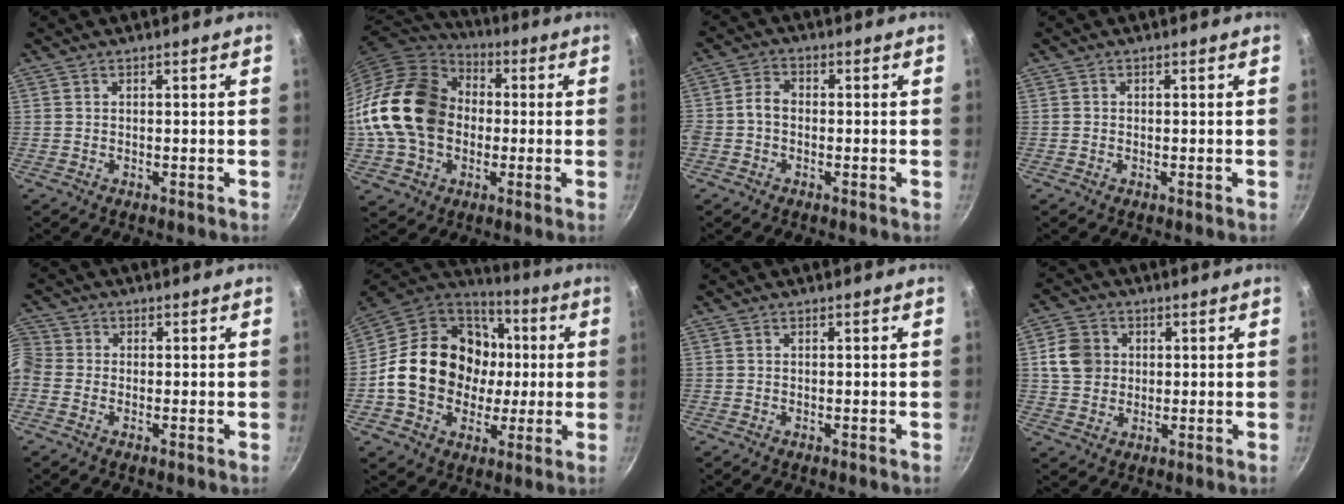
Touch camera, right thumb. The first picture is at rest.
{"total": 21.1, "force": [0.0, 16.3, 13.4], "torque": [-0.231, 0.039, -0.004]}
{"total": 3.7, "force": [-0.9, 2.8, 2.2], "torque": [-0.038, 0.018, -0.029]}
{"total": 0.0}
{"total": 5.1, "force": [-1.3, 4.5, 2.1], "torque": [-0.048, 0.019, -0.044]}
{"total": 23.0, "force": [0.4, 19.1, 12.9], "torque": [-0.207, 0.037, 0.012]}
{"total": 0.0}
{"total": 7.6, "force": [1.4, 6.6, 3.4], "torque": [-0.034, 0.004, 0.020]}